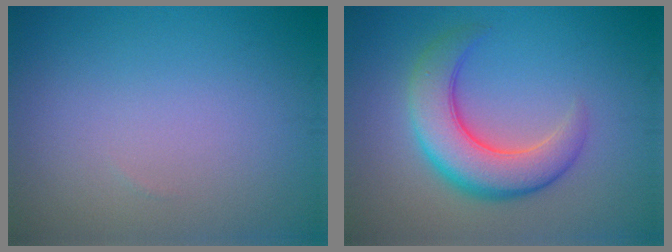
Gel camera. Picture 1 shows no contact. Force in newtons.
{"total": 6.6, "press": 6.5, "slide": 0.5}